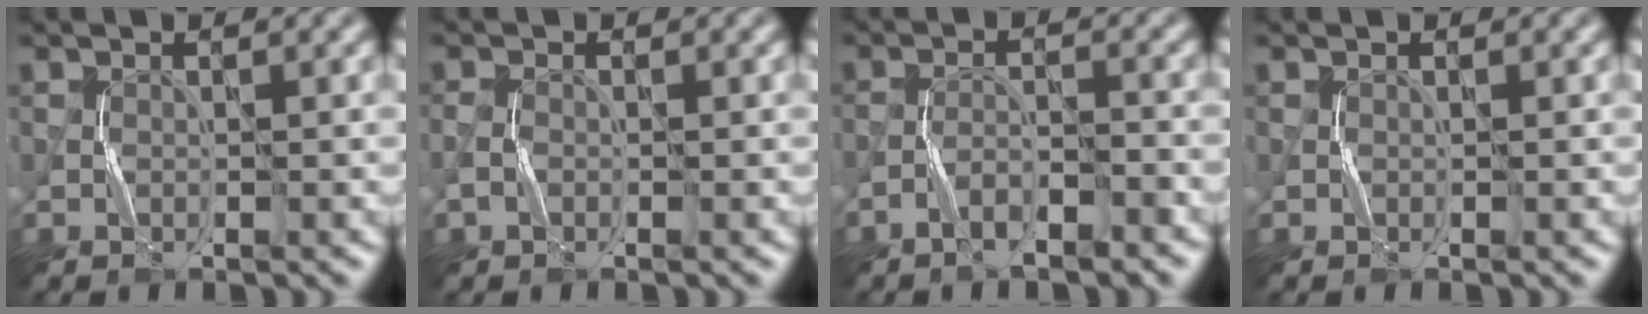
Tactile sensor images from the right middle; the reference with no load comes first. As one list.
[{"total": 0.7, "force": [-0.3, 0.5, 0.5], "torque": [-0.016, 0.002, -0.007]}, {"total": 2.6, "force": [-2.1, 0.4, 1.5], "torque": [-0.029, 0.008, -0.038]}, {"total": 0.0}]